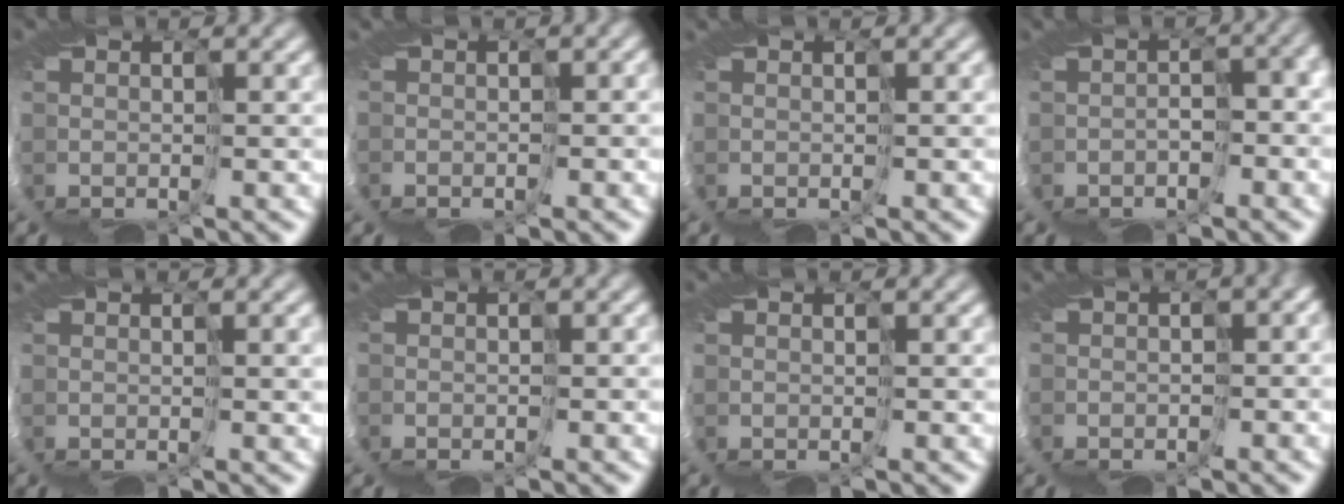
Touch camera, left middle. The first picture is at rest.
{"total": 2.3, "force": [-1.9, 0.9, 0.8], "torque": [-0.007, 0.001, -0.028]}
{"total": 0.6, "force": [-0.2, -0.4, -0.4], "torque": [0.012, 0.001, -0.001]}
{"total": 2.5, "force": [-1.7, 0.8, 1.7], "torque": [-0.024, -0.009, -0.025]}
{"total": 1.0, "force": [0.5, -0.5, 0.7], "torque": [-0.006, 0.004, 0.005]}
{"total": 1.8, "force": [-1.6, 0.6, 0.4], "torque": [-0.002, 0.001, -0.026]}
{"total": 0.0}
{"total": 3.2, "force": [-2.3, 1.5, 1.6], "torque": [-0.020, 0.000, -0.029]}